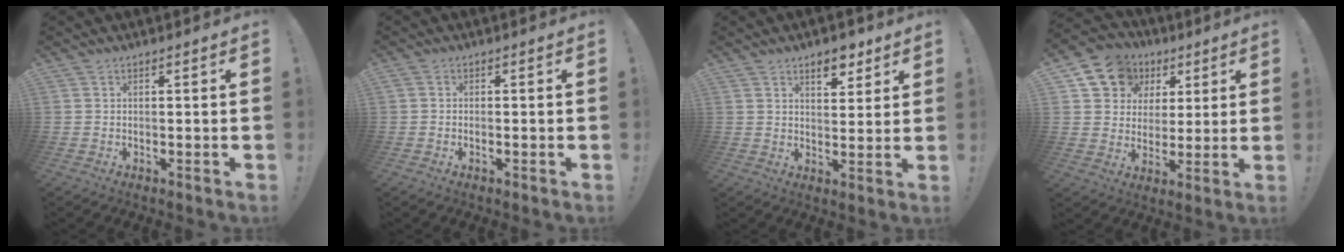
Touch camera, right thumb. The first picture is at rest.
{"total": 1.0, "force": [-0.7, 0.4, 0.6], "torque": [-0.012, 0.002, -0.012]}
{"total": 7.3, "force": [4.8, 3.8, 4.0], "torque": [-0.035, -0.025, 0.080]}
{"total": 12.1, "force": [5.5, 10.1, 3.8], "torque": [-0.062, -0.027, 0.112]}